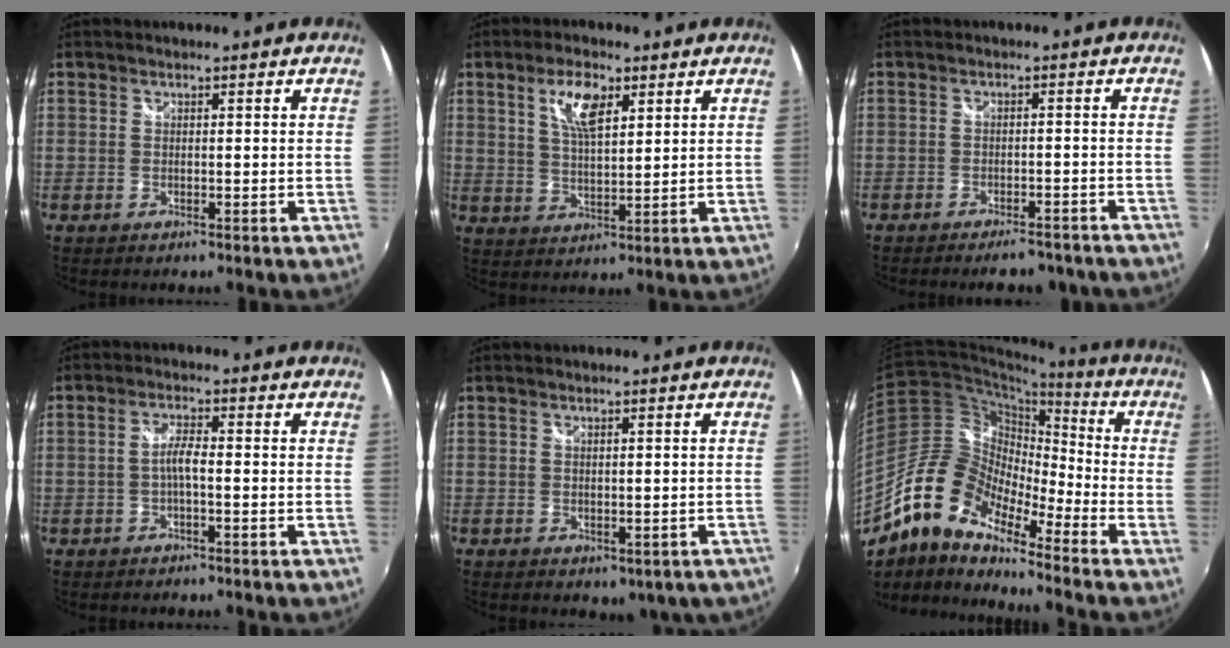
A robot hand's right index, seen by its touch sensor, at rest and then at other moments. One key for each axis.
{"total": 7.0, "fx": 3.5, "fy": 2.7, "fz": 5.5, "tx": -0.101, "ty": 0.006, "tz": 0.067}
{"total": 7.7, "fx": -6.7, "fy": 2.3, "fz": 3.2, "tx": -0.070, "ty": -0.008, "tz": -0.084}
{"total": 2.7, "fx": -0.8, "fy": 0.3, "fz": 2.5, "tx": -0.052, "ty": 0.006, "tz": -0.015}
{"total": 3.5, "fx": -1.5, "fy": 2.5, "fz": 2.0, "tx": -0.035, "ty": -0.007, "tz": -0.010}
{"total": 15.7, "fx": -11.2, "fy": 6.5, "fz": 8.9, "tx": -0.154, "ty": 0.007, "tz": -0.232}